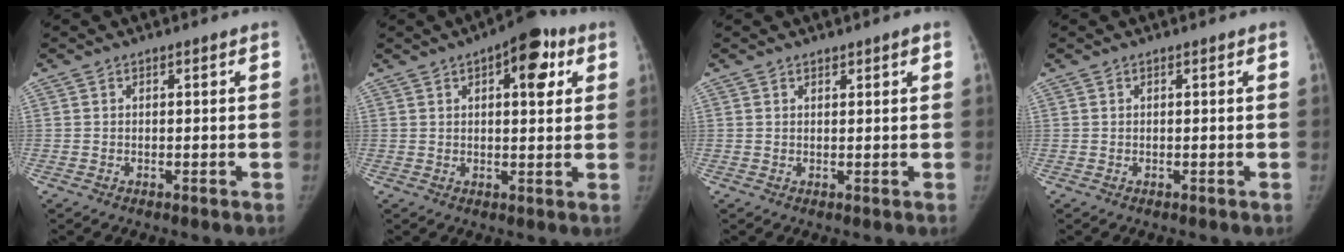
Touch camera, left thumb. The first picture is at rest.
{"total": 9.6, "force": [3.9, 4.3, 7.6], "torque": [-0.071, -0.002, 0.046]}
{"total": 1.1, "force": [0.9, 0.4, 0.5], "torque": [0.002, -0.004, 0.012]}
{"total": 0.0}